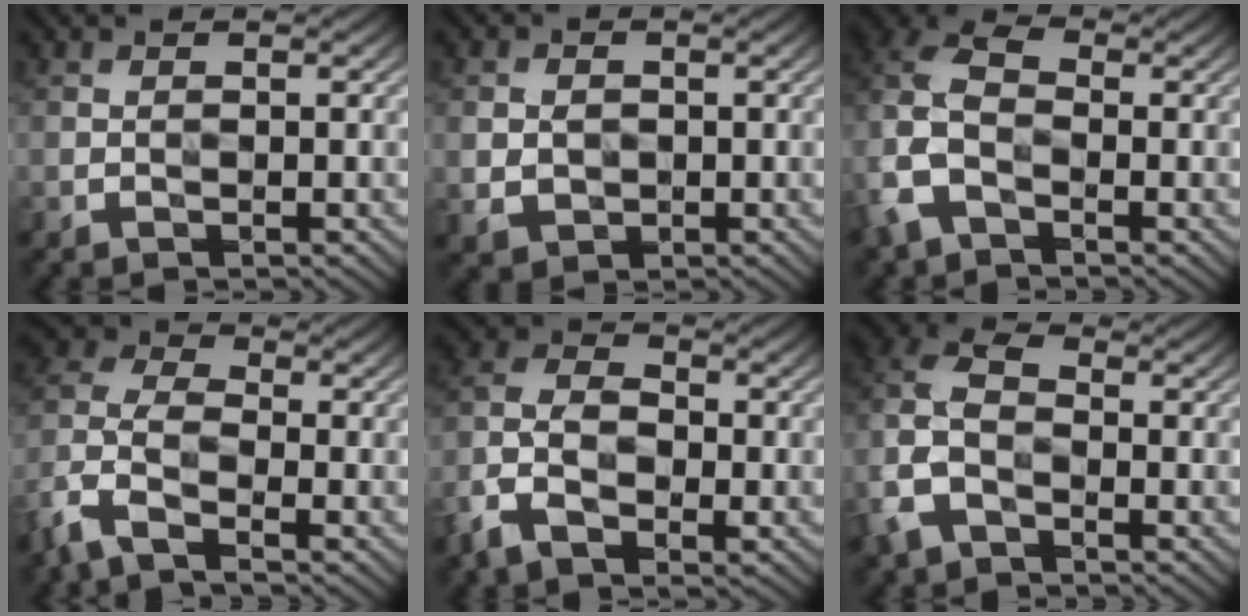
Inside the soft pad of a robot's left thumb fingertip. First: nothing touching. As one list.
[{"total": 2.9, "force": [-0.1, 2.5, 1.4], "torque": [-0.041, -0.006, 0.005]}, {"total": 7.6, "force": [-1.8, 5.1, 5.4], "torque": [-0.137, 0.009, -0.054]}, {"total": 7.9, "force": [-4.8, 3.6, 5.1], "torque": [-0.127, -0.008, -0.116]}, {"total": 8.3, "force": [-4.1, 4.8, 5.5], "torque": [-0.130, -0.009, -0.092]}, {"total": 8.0, "force": [-2.9, 5.1, 5.4], "torque": [-0.141, 0.004, -0.073]}]